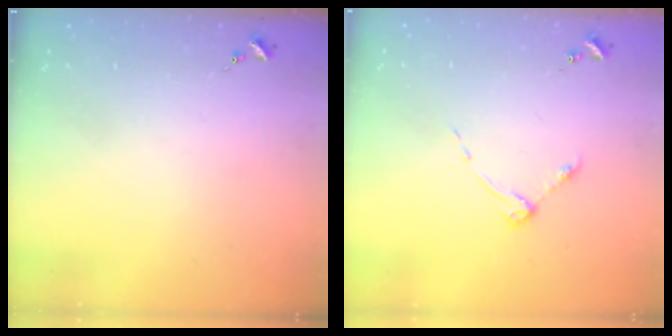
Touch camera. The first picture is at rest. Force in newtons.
{"total": 4.3, "press": 4.3, "slide": 0.6}